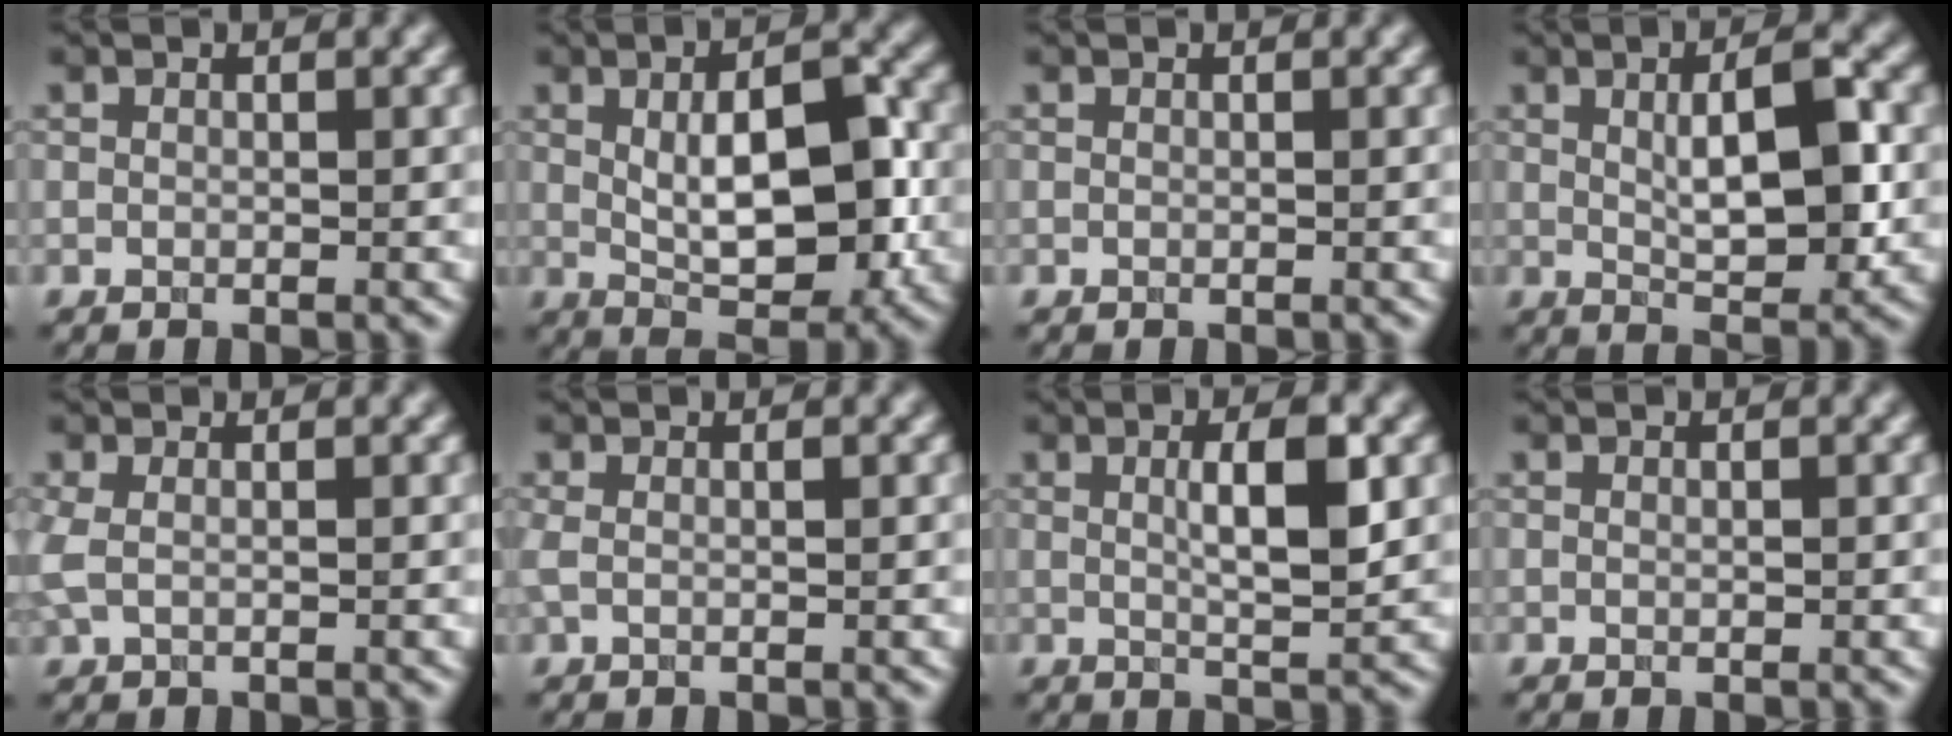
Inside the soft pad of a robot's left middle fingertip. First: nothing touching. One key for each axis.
{"total": 8.1, "fx": 0.2, "fy": 3.3, "fz": 7.4, "tx": -0.112, "ty": 0.003, "tz": 0.003}
{"total": 0.0}
{"total": 6.1, "fx": 0.7, "fy": 1.7, "fz": 5.8, "tx": -0.088, "ty": 0.004, "tz": 0.012}
{"total": 1.4, "fx": 0.1, "fy": 0.5, "fz": 1.3, "tx": -0.037, "ty": 0.004, "tz": -0.003}
{"total": 1.1, "fx": 0.1, "fy": 0.2, "fz": 1.0, "tx": -0.025, "ty": 0.003, "tz": -0.001}
{"total": 4.5, "fx": 0.9, "fy": 0.8, "fz": 4.4, "tx": -0.073, "ty": 0.003, "tz": 0.014}
{"total": 0.0}